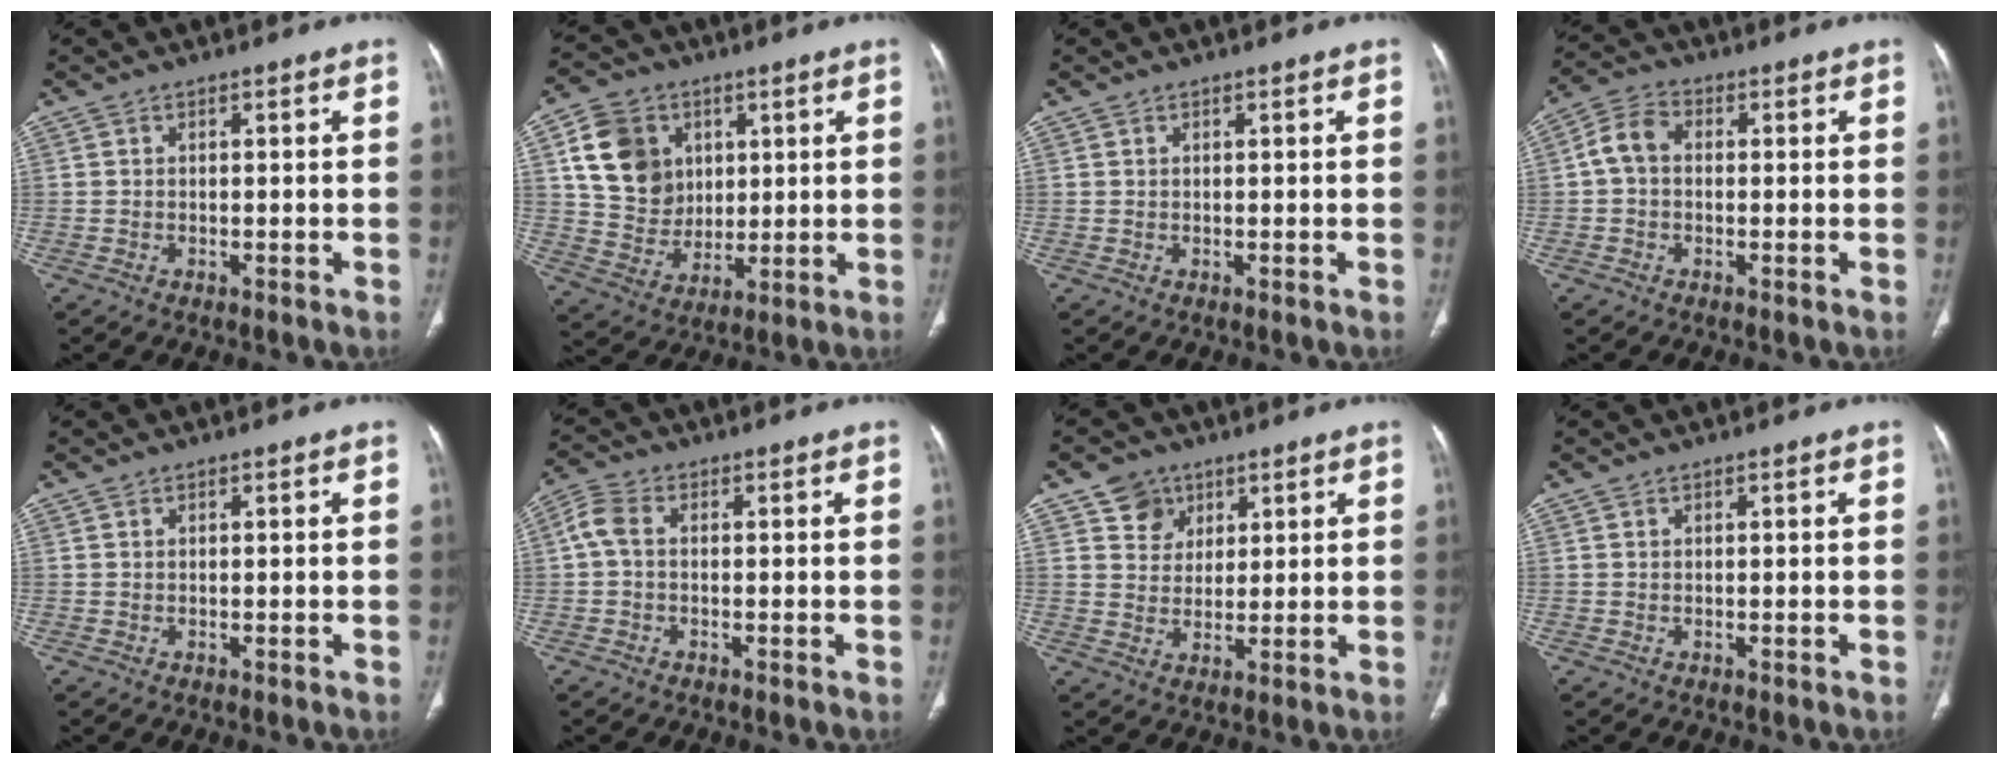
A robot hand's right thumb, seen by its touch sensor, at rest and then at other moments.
{"total": 13.7, "force": [4.2, 11.3, 6.4], "torque": [-0.086, -0.010, 0.086]}
{"total": 0.0}
{"total": 5.5, "force": [0.0, 4.0, 3.8], "torque": [-0.069, 0.018, -0.011]}
{"total": 0.0}
{"total": 4.0, "force": [0.2, 2.5, 3.1], "torque": [-0.074, 0.011, -0.004]}
{"total": 5.9, "force": [3.2, 4.8, 1.1], "torque": [0.006, -0.016, 0.057]}
{"total": 0.0}